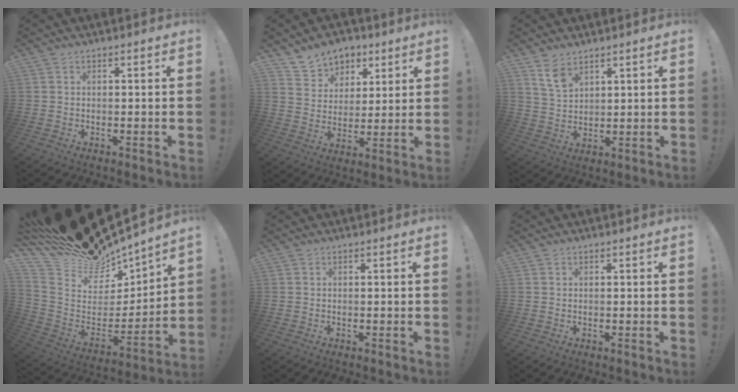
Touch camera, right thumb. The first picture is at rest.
{"total": 9.5, "force": [6.1, 7.1, 1.5], "torque": [-0.021, -0.045, 0.121]}
{"total": 7.1, "force": [4.8, 4.1, 3.1], "torque": [-0.053, -0.026, 0.092]}
{"total": 17.2, "force": [15.7, 5.1, 4.8], "torque": [-0.109, -0.120, 0.291]}
{"total": 0.0}
{"total": 0.0}